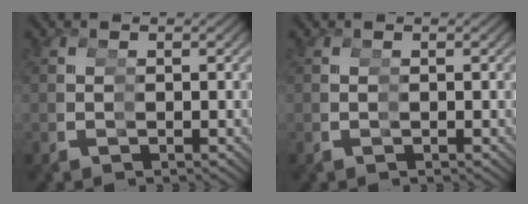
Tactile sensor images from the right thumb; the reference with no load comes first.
{"total": 0.0}